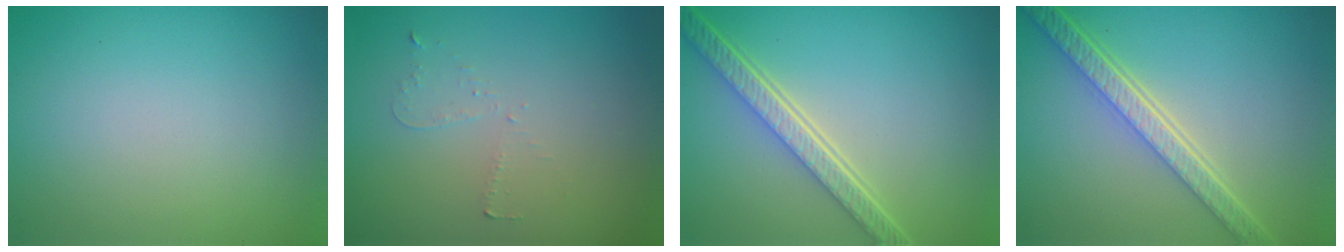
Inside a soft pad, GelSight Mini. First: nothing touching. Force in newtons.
{"total": 0.7, "press": 0.6, "slide": 0.4}
{"total": 5.6, "press": 4.0, "slide": 3.9}
{"total": 5.6, "press": 4.2, "slide": 3.8}